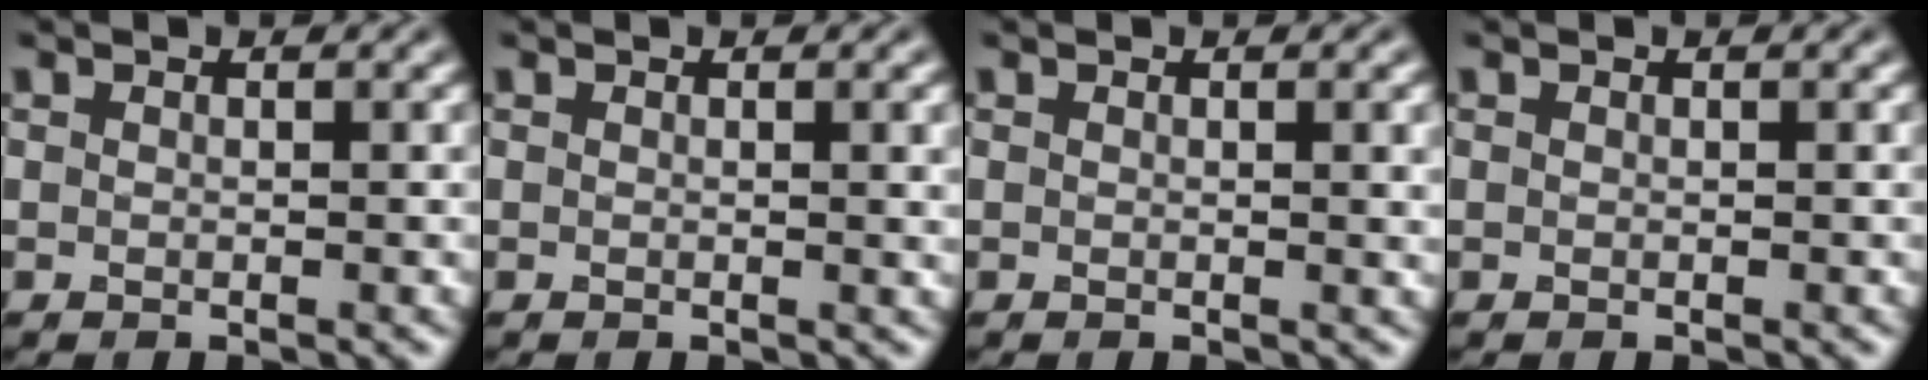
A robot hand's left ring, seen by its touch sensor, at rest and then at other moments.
{"total": 1.8, "force": [0.4, 0.5, 1.6], "torque": [-0.014, 0.003, 0.002]}
{"total": 1.8, "force": [0.4, 0.5, 1.7], "torque": [-0.015, 0.003, 0.002]}
{"total": 0.0}